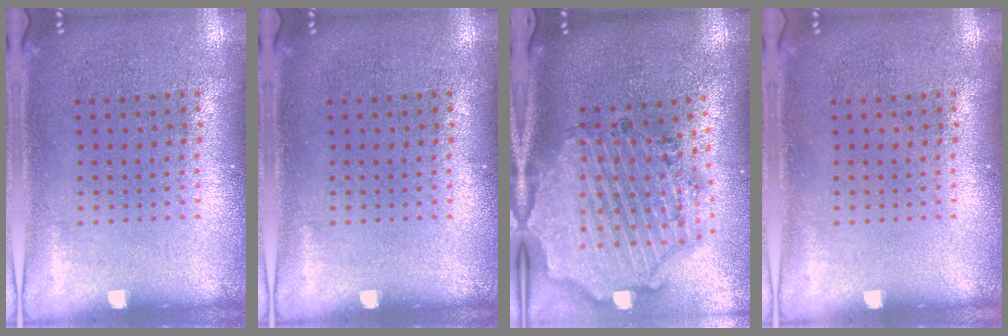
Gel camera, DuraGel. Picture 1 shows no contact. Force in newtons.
{"total": 0.0}
{"total": 2.9, "press": 2.6, "slide": 1.2}
{"total": 0.0}